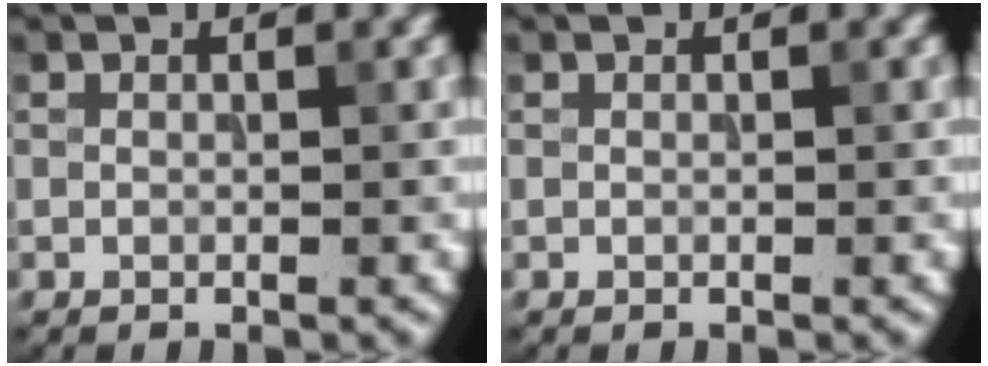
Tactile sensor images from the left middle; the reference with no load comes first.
{"total": 0.0}